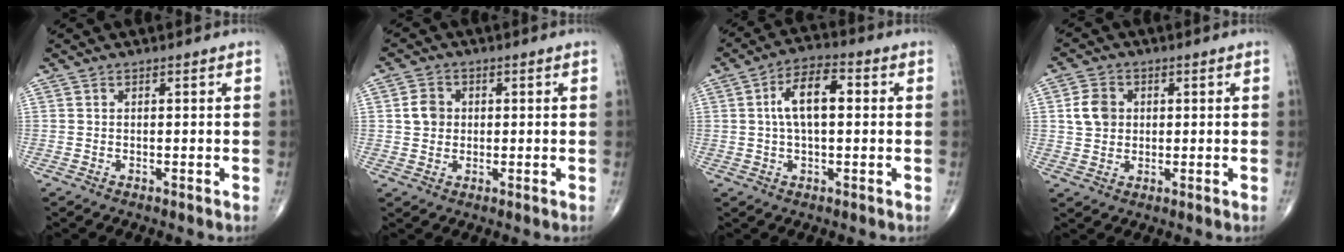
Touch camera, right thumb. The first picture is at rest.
{"total": 4.2, "force": [0.5, 3.7, 2.0], "torque": [-0.022, 0.003, 0.005]}
{"total": 8.8, "force": [1.2, 4.1, 7.6], "torque": [-0.132, 0.020, 0.014]}
{"total": 5.6, "force": [1.0, 4.7, 2.9], "torque": [-0.039, -0.001, 0.016]}